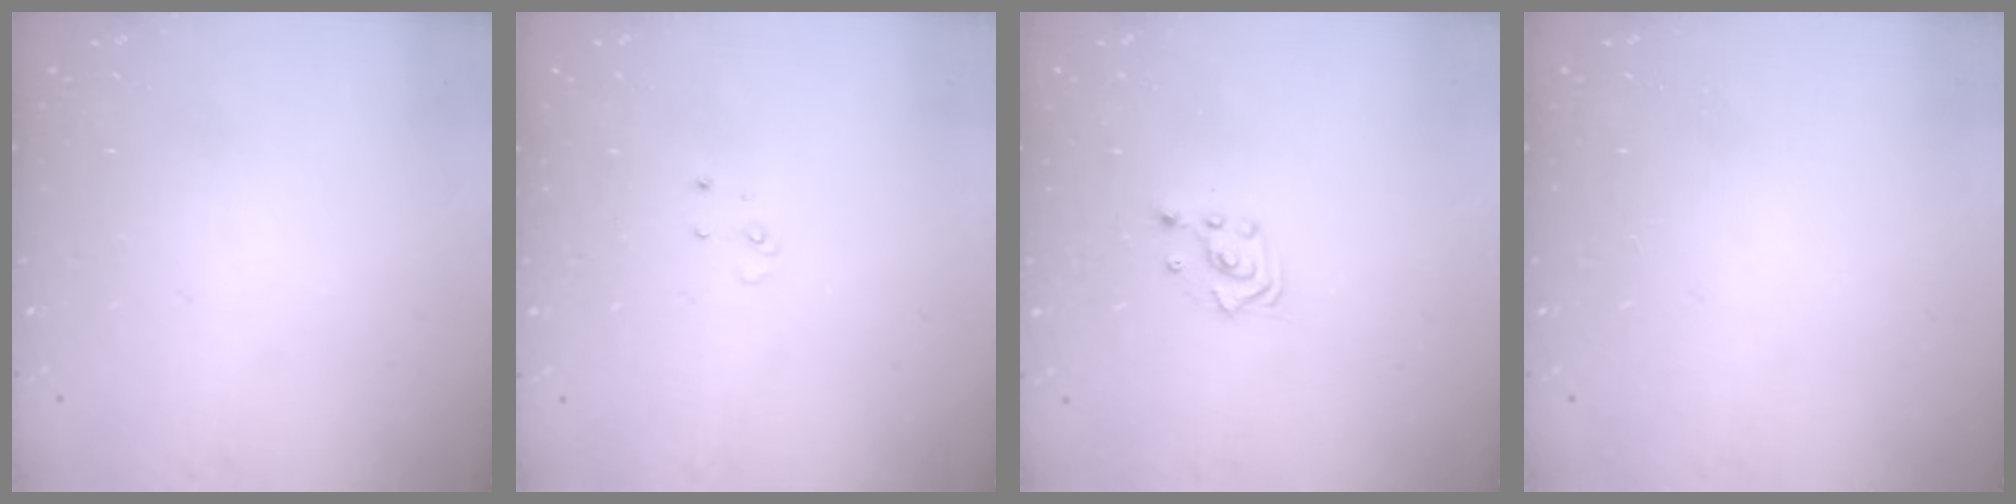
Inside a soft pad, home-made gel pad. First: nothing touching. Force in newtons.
{"total": 2.7, "press": 2.7, "slide": 0.2}
{"total": 2.5, "press": 2.5, "slide": 0.3}
{"total": 0.0}